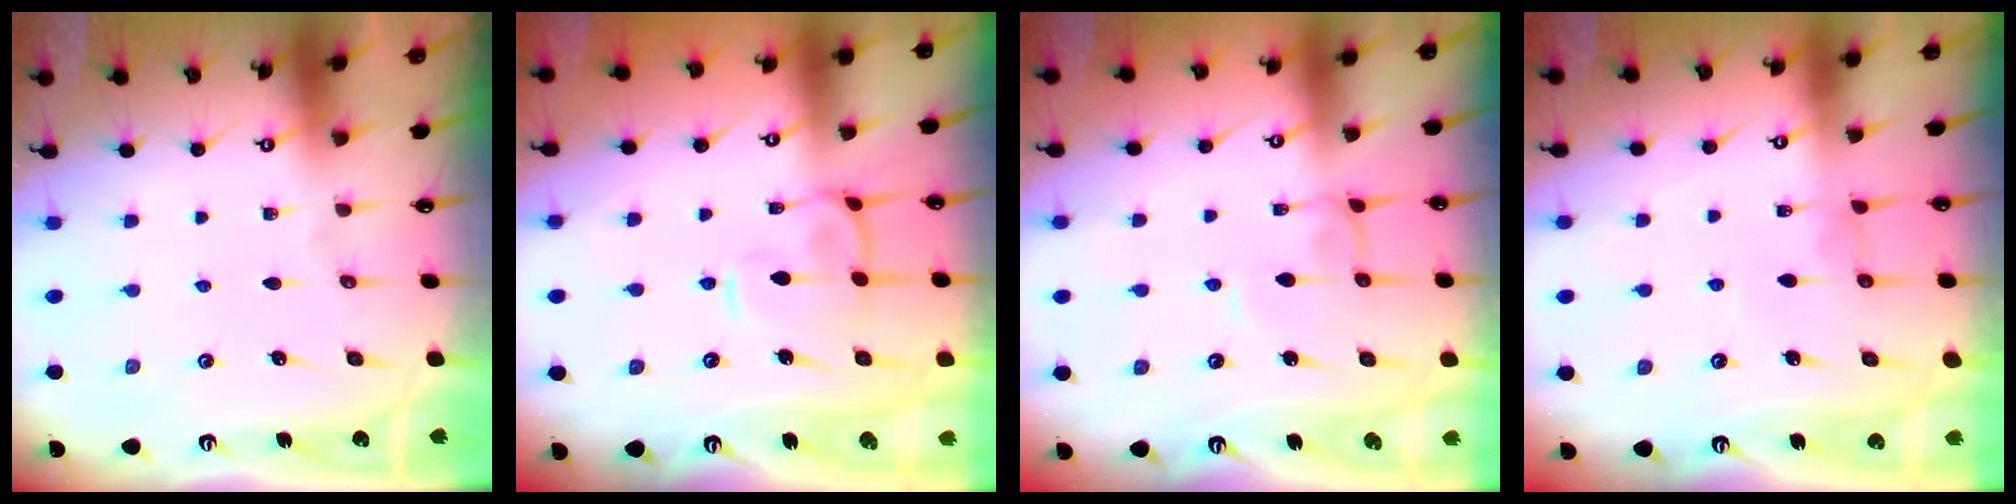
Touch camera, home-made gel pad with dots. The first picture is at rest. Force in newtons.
{"total": 3.9, "press": 3.8, "slide": 1.0}
{"total": 0.8, "press": 0.7, "slide": 0.1}
{"total": 0.7, "press": 0.4, "slide": 0.5}